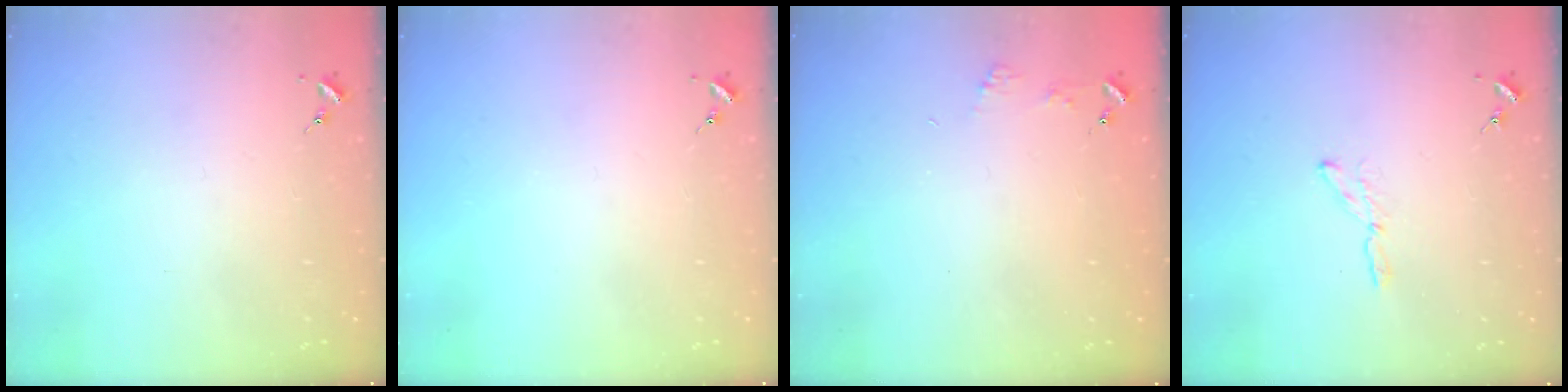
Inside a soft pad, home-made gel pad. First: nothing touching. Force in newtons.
{"total": 0.0}
{"total": 3.1, "press": 3.1, "slide": 0.3}
{"total": 3.5, "press": 3.5, "slide": 0.4}